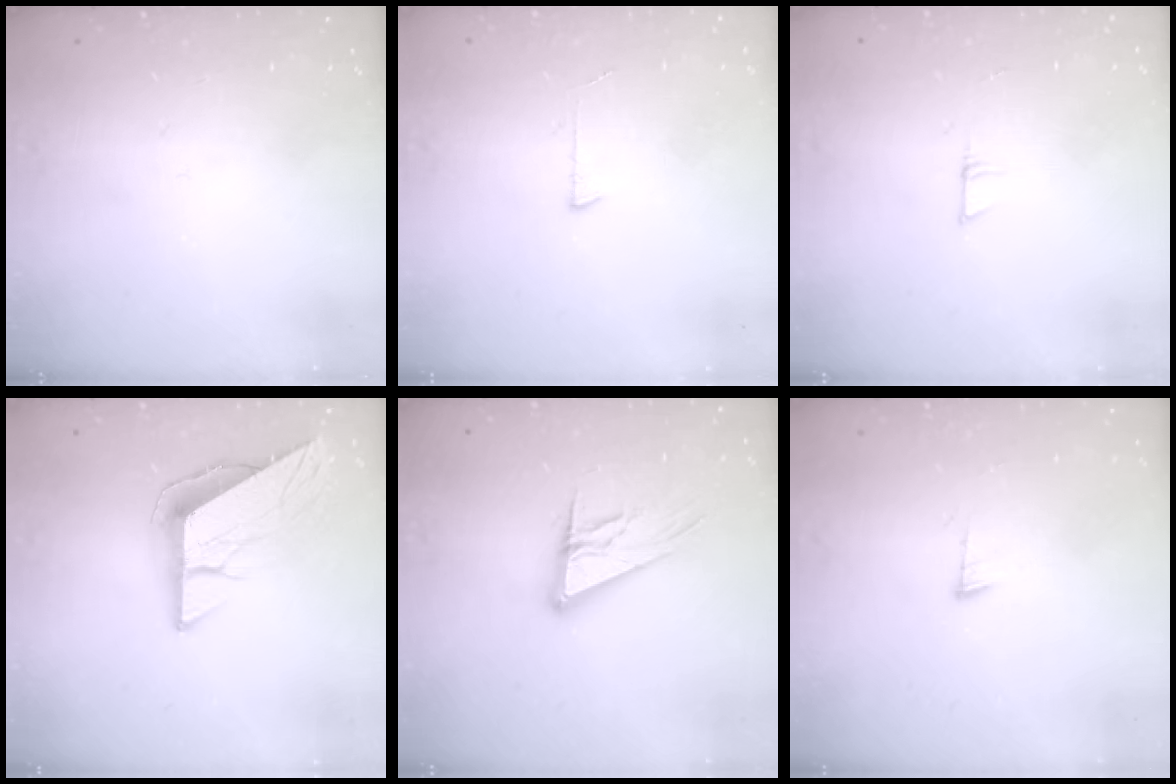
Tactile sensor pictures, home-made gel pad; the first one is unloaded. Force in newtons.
{"total": 3.0, "press": 3.0, "slide": 0.3}
{"total": 3.9, "press": 3.9, "slide": 0.3}
{"total": 9.4, "press": 9.4, "slide": 1.0}
{"total": 13.1, "press": 12.9, "slide": 2.5}
{"total": 3.5, "press": 3.5, "slide": 0.5}